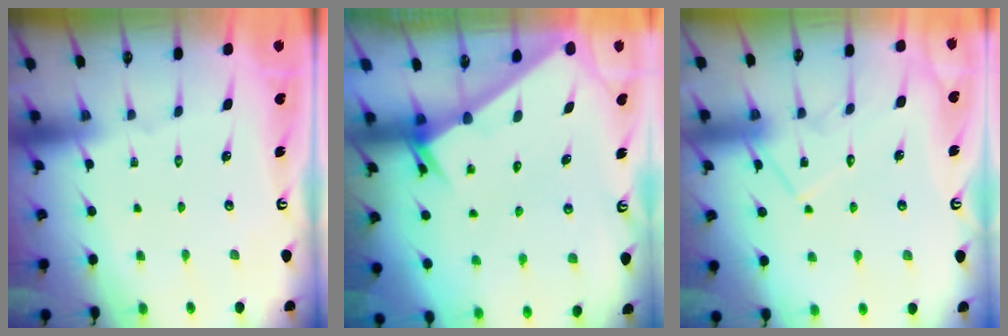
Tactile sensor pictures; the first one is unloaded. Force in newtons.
{"total": 2.3, "press": 2.3, "slide": 0.1}
{"total": 11.8, "press": 11.8, "slide": 0.7}